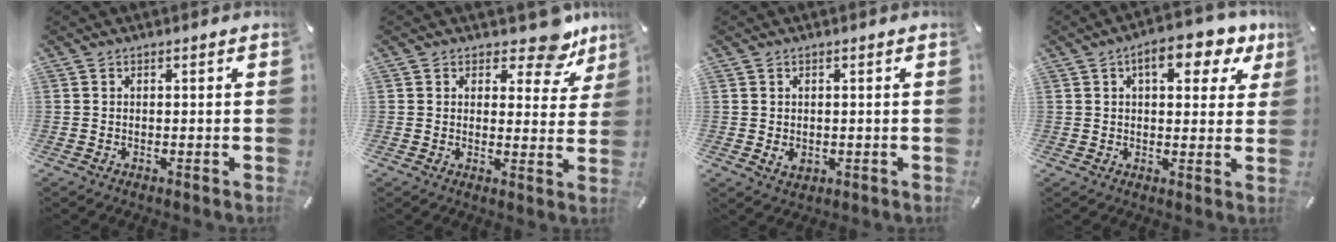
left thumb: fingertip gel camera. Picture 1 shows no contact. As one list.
[{"total": 9.7, "force": [7.0, 4.3, 5.2], "torque": [-0.050, -0.049, 0.116]}, {"total": 2.0, "force": [0.0, 1.7, 1.0], "torque": [-0.010, -0.001, -0.002]}, {"total": 9.3, "force": [4.4, 4.7, 6.8], "torque": [-0.087, -0.011, 0.067]}]